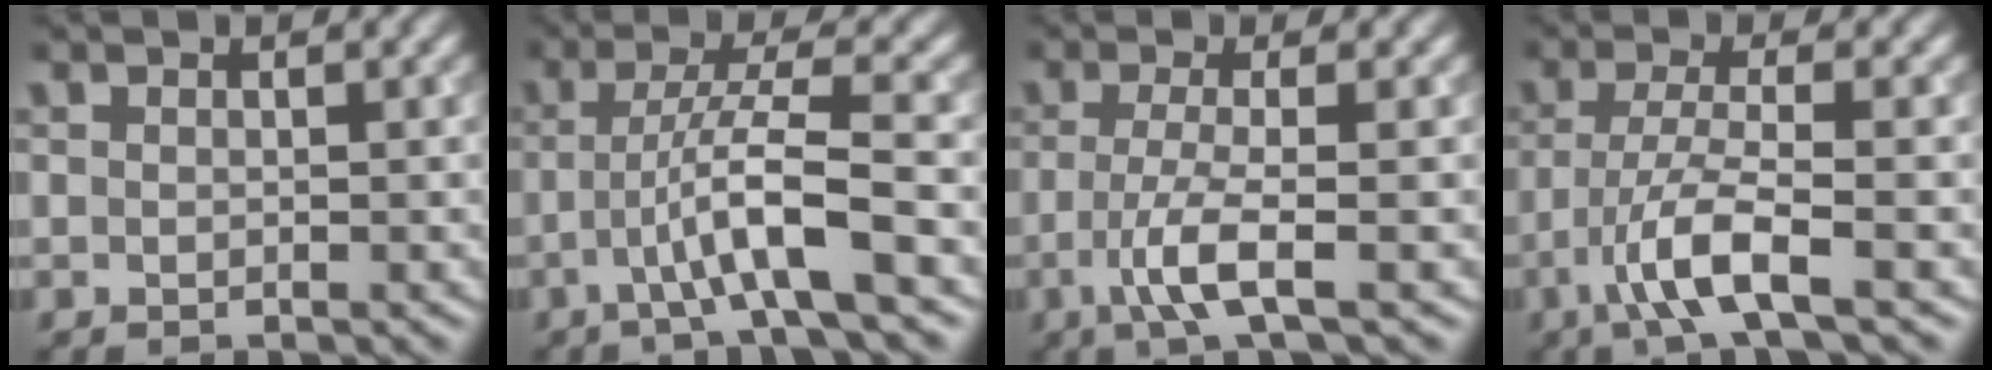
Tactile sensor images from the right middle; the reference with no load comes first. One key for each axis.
{"total": 5.4, "fx": -1.9, "fy": 0.5, "fz": 5.0, "tx": -0.086, "ty": 0.012, "tz": -0.042}
{"total": 3.9, "fx": -1.3, "fy": 0.7, "fz": 3.6, "tx": -0.070, "ty": -0.005, "tz": -0.032}
{"total": 4.7, "fx": -2.3, "fy": 0.8, "fz": 4.0, "tx": -0.077, "ty": -0.001, "tz": -0.053}